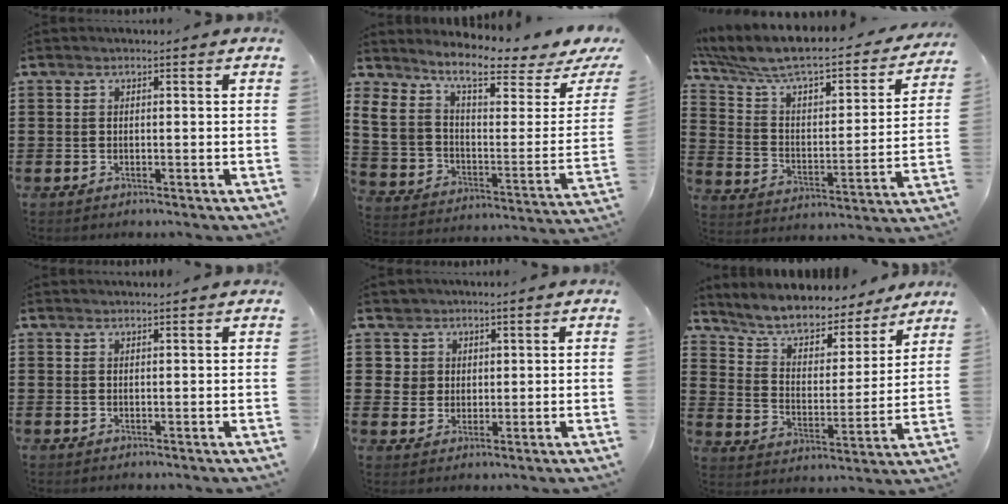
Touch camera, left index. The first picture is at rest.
{"total": 6.5, "force": [4.4, 2.7, 4.0], "torque": [-0.104, -0.036, 0.075]}
{"total": 6.7, "force": [5.7, 1.4, 3.2], "torque": [-0.091, -0.052, 0.092]}
{"total": 0.9, "force": [0.9, -0.1, 0.1], "torque": [-0.003, -0.002, 0.019]}
{"total": 4.3, "force": [2.0, 3.9, -0.1], "torque": [-0.014, 0.010, 0.035]}
{"total": 6.5, "force": [6.0, 1.9, 1.5], "torque": [-0.063, -0.043, 0.103]}